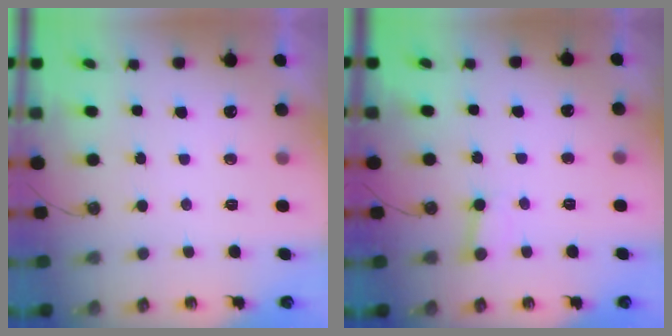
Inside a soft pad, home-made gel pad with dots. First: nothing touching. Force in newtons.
{"total": 2.3, "press": 2.3, "slide": 0.2}